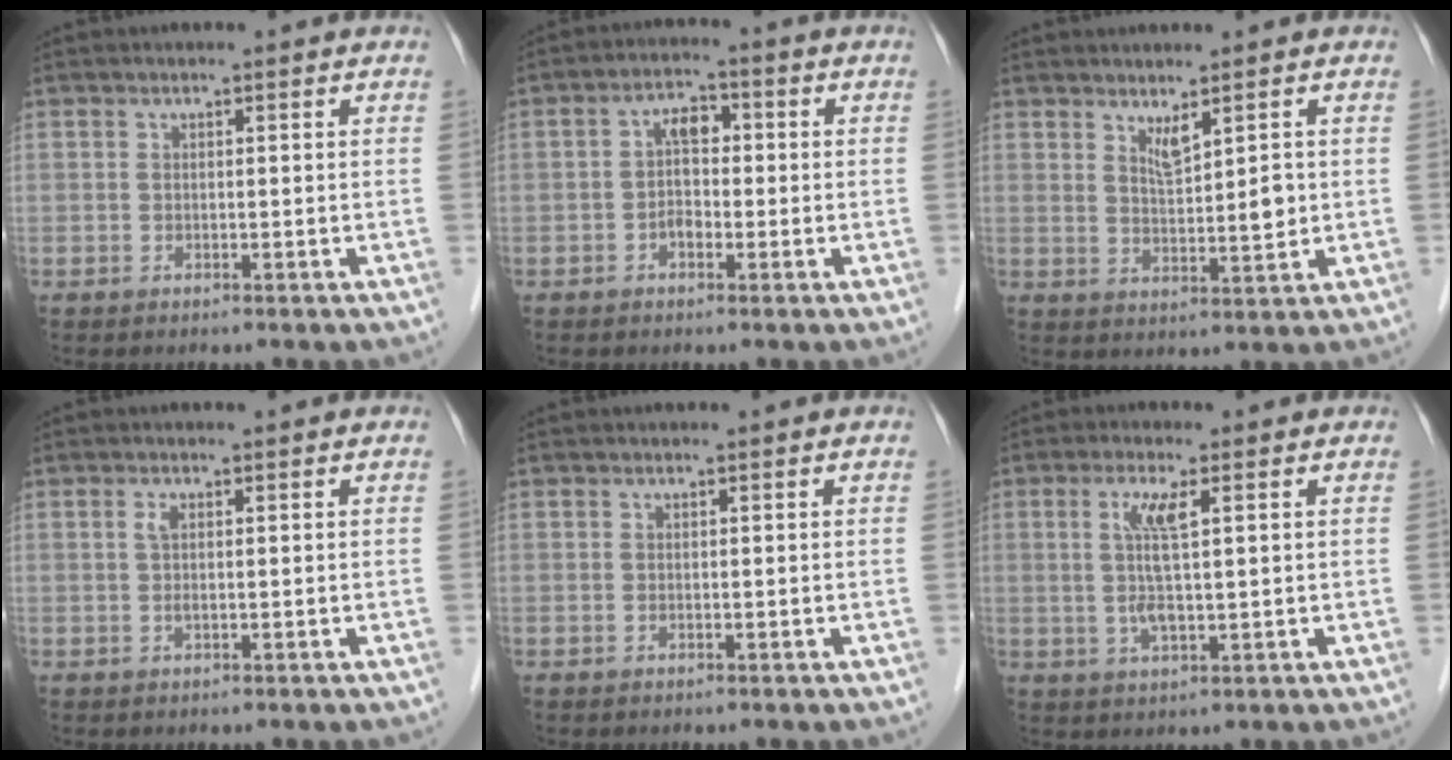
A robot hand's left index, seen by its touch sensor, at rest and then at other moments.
{"total": 3.8, "force": [-0.8, 2.5, 2.8], "torque": [-0.054, 0.019, -0.018]}
{"total": 4.1, "force": [1.5, 0.9, 3.8], "torque": [-0.063, -0.010, 0.031]}
{"total": 1.1, "force": [0.2, 0.3, 1.1], "torque": [-0.030, 0.001, 0.002]}
{"total": 0.0}
{"total": 5.3, "force": [1.1, 0.5, 5.2], "torque": [-0.112, -0.001, 0.025]}